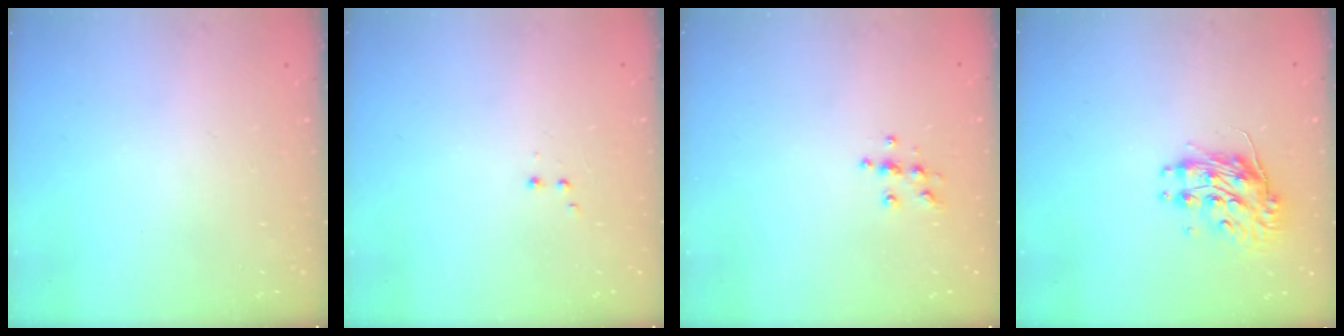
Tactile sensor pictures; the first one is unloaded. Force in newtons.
{"total": 1.9, "press": 1.8, "slide": 0.5}
{"total": 6.2, "press": 6.1, "slide": 0.6}
{"total": 10.4, "press": 10.4, "slide": 0.8}